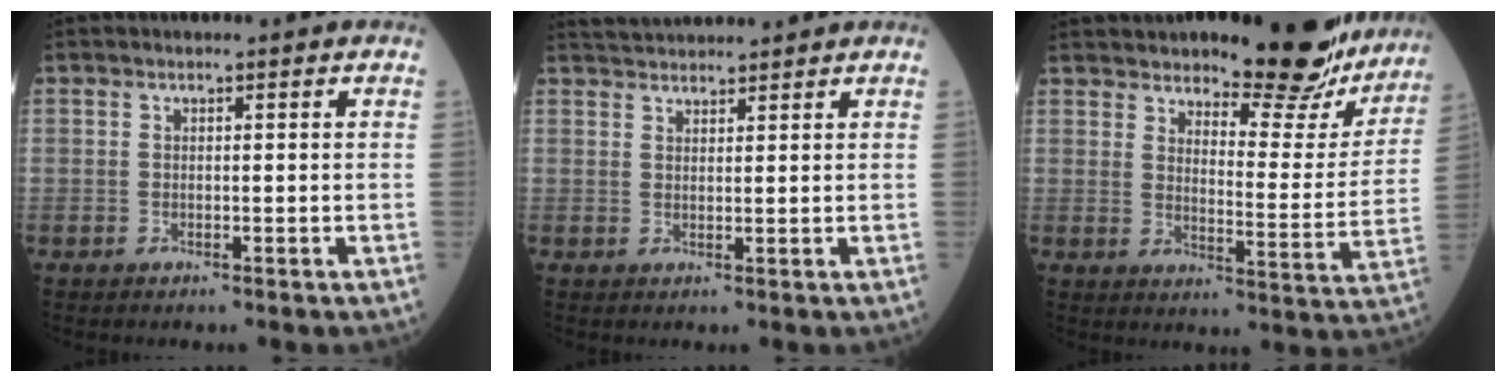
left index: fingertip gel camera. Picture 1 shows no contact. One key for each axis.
{"total": 5.8, "fx": 5.7, "fy": 0.6, "fz": 1.3, "tx": -0.022, "ty": 0.033, "tz": 0.088}
{"total": 16.6, "fx": 14.8, "fy": 4.2, "fz": 6.3, "tx": -0.067, "ty": -0.042, "tz": 0.173}